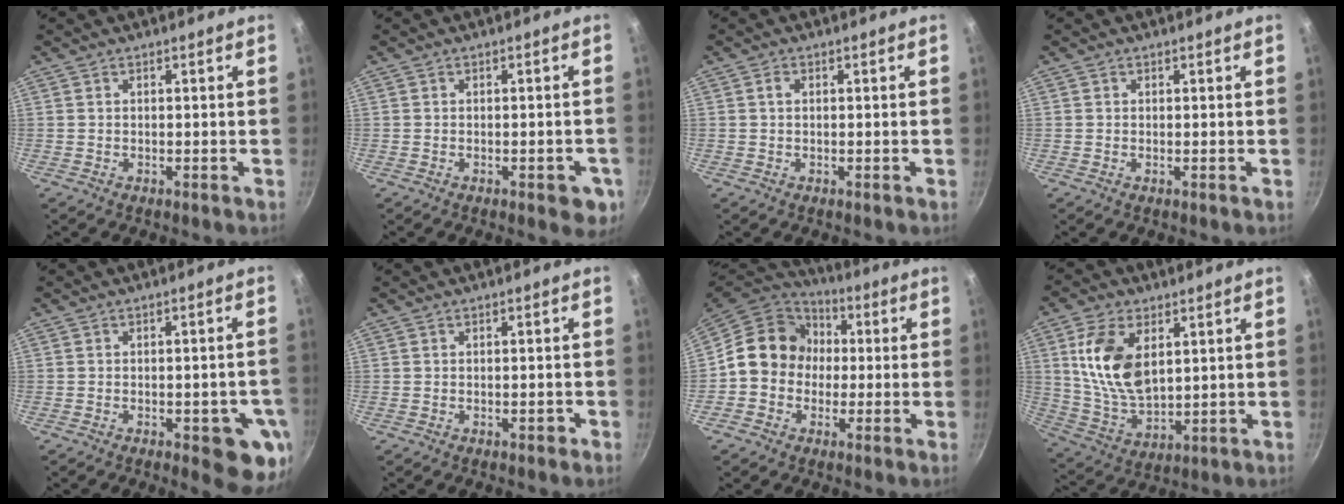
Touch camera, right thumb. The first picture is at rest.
{"total": 4.8, "force": [-1.8, 2.2, 3.9], "torque": [-0.028, 0.007, -0.022]}
{"total": 1.1, "force": [0.2, 0.7, 0.8], "torque": [-0.013, 0.004, 0.005]}
{"total": 0.0}
{"total": 9.2, "force": [-3.2, 3.4, 8.0], "torque": [-0.062, 0.007, -0.039]}
{"total": 1.1, "force": [-0.5, 0.6, 0.7], "torque": [-0.004, 0.008, -0.006]}
{"total": 12.8, "force": [0.3, 11.5, 5.6], "torque": [-0.052, 0.034, -0.014]}
{"total": 14.3, "force": [4.1, 8.2, 11.0], "torque": [-0.196, -0.023, 0.091]}